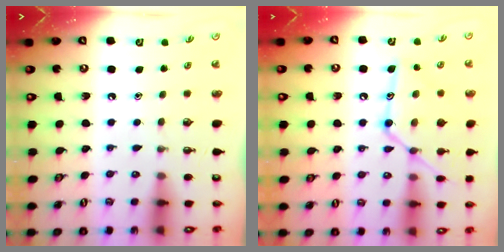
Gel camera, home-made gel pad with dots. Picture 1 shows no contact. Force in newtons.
{"total": 16.4, "press": 16.4, "slide": 1.4}